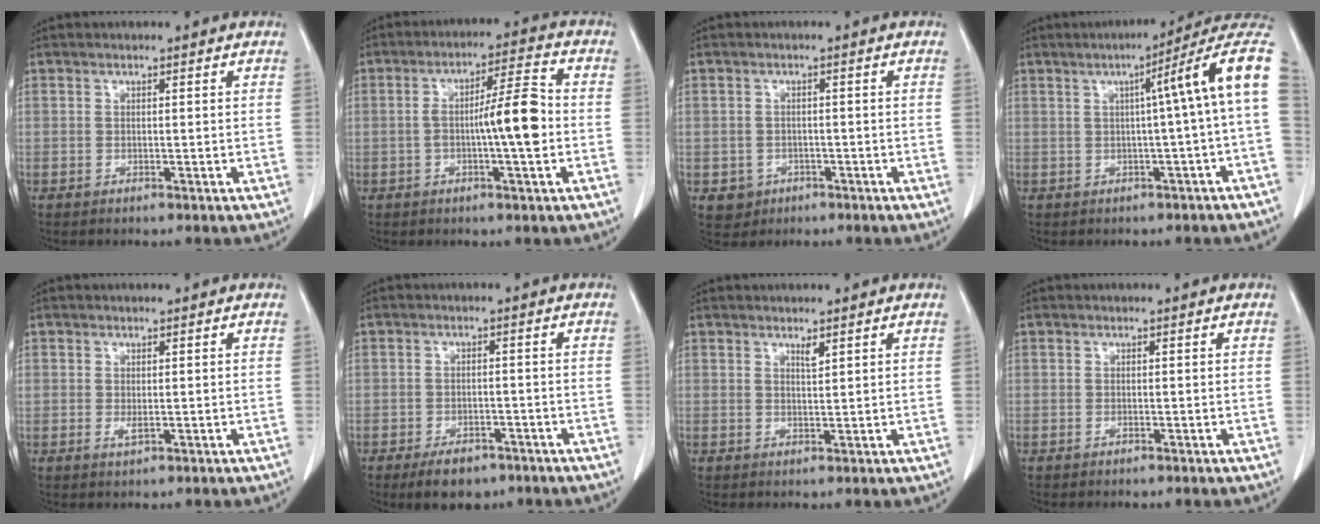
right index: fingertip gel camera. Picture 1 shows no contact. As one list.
[{"total": 8.6, "force": [-1.1, 0.7, 8.5], "torque": [-0.139, 0.015, -0.021]}, {"total": 2.9, "force": [-1.1, 2.6, 0.4], "torque": [-0.001, 0.008, -0.008]}, {"total": 11.2, "force": [2.0, -1.0, 11.0], "torque": [-0.131, 0.034, 0.017]}, {"total": 1.1, "force": [-0.1, 0.6, 0.9], "torque": [-0.016, -0.003, 0.001]}, {"total": 5.3, "force": [-3.8, 2.7, 2.6], "torque": [-0.039, -0.002, -0.052]}, {"total": 1.2, "force": [0.9, 0.1, 0.8], "torque": [-0.017, -0.006, 0.018]}, {"total": 0.0}]